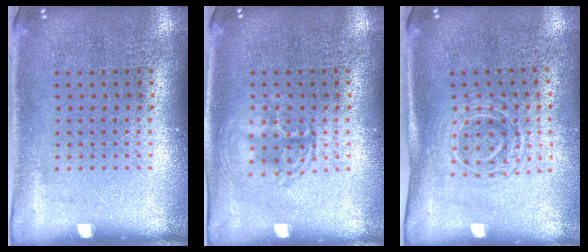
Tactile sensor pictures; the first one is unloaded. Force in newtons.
{"total": 1.3, "press": 1.3, "slide": 0.1}
{"total": 1.6, "press": 1.3, "slide": 0.9}